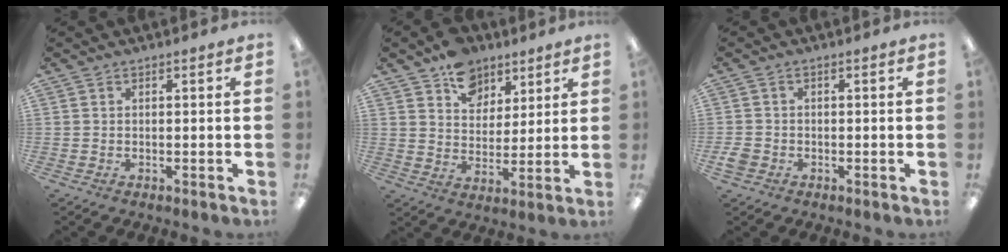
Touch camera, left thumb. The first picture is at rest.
{"total": 10.8, "force": [7.4, 7.4, 2.8], "torque": [-0.035, -0.045, 0.138]}
{"total": 2.5, "force": [-1.0, 2.0, 1.1], "torque": [-0.023, 0.004, -0.022]}